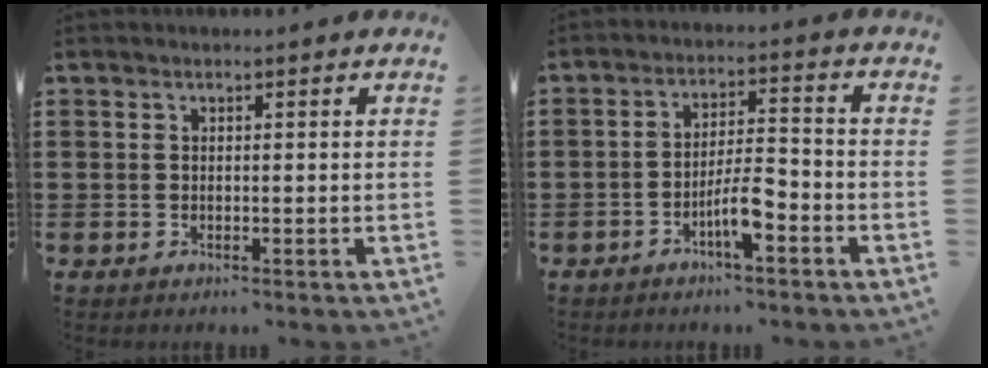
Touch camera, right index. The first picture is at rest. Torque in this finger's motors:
{"motor_torque": [1.30, 0.82, 0.26, 0.07]}